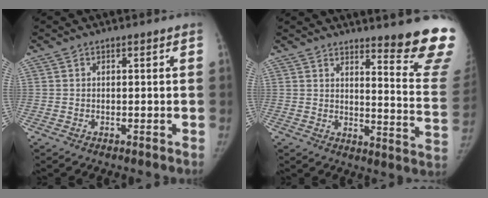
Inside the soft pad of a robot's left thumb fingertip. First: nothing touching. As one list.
[{"total": 17.3, "force": [14.5, 1.0, 9.5], "torque": [-0.092, -0.159, 0.171]}]